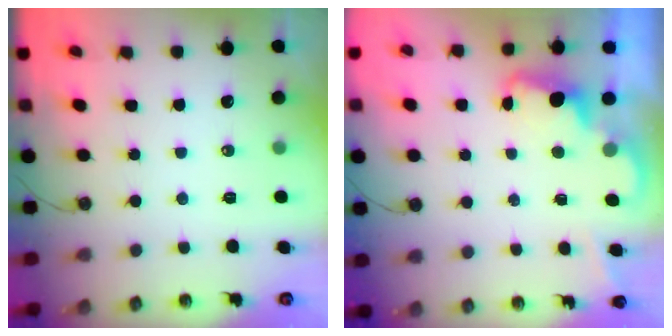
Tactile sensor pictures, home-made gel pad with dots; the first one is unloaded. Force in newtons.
{"total": 2.4, "press": 2.4, "slide": 0.6}